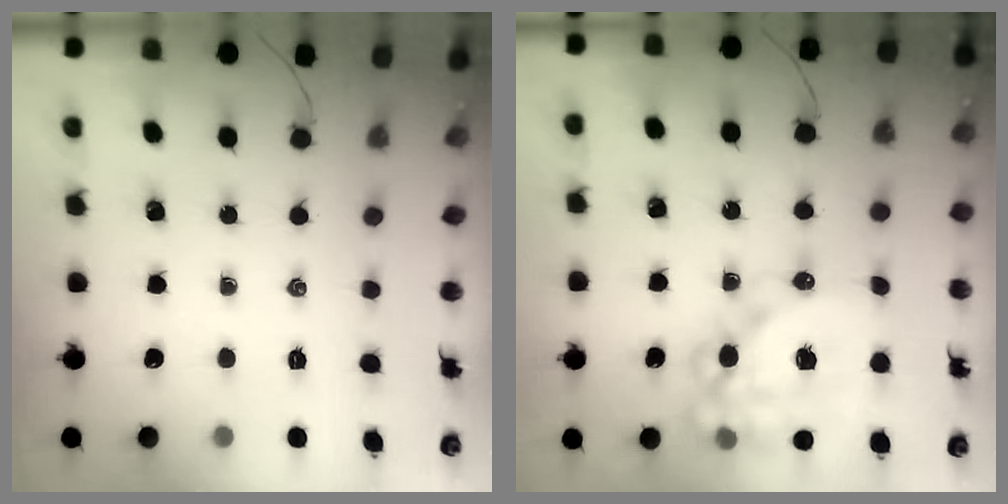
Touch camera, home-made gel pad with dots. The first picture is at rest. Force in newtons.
{"total": 21.4, "press": 20.9, "slide": 4.6}